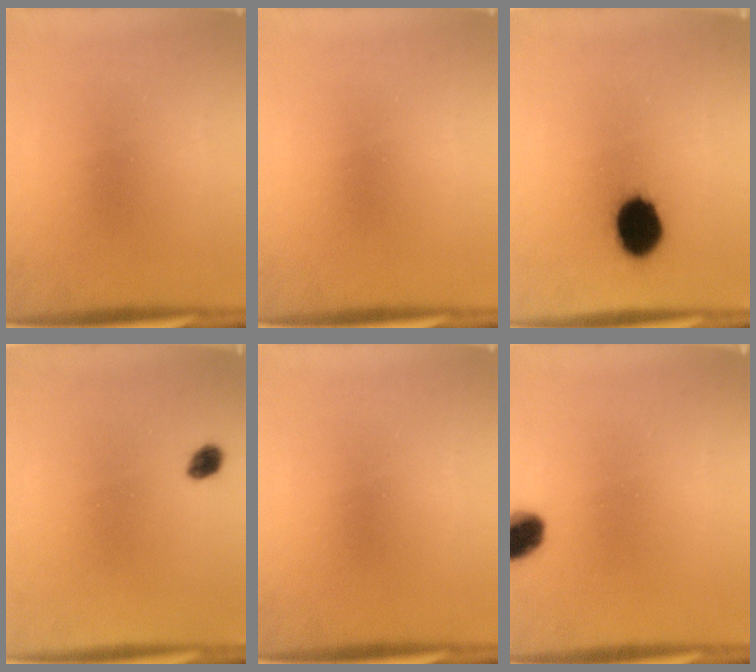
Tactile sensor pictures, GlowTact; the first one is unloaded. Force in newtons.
{"total": 0.0}
{"total": 12.4}
{"total": 1.9}
{"total": 0.0}
{"total": 6.4}